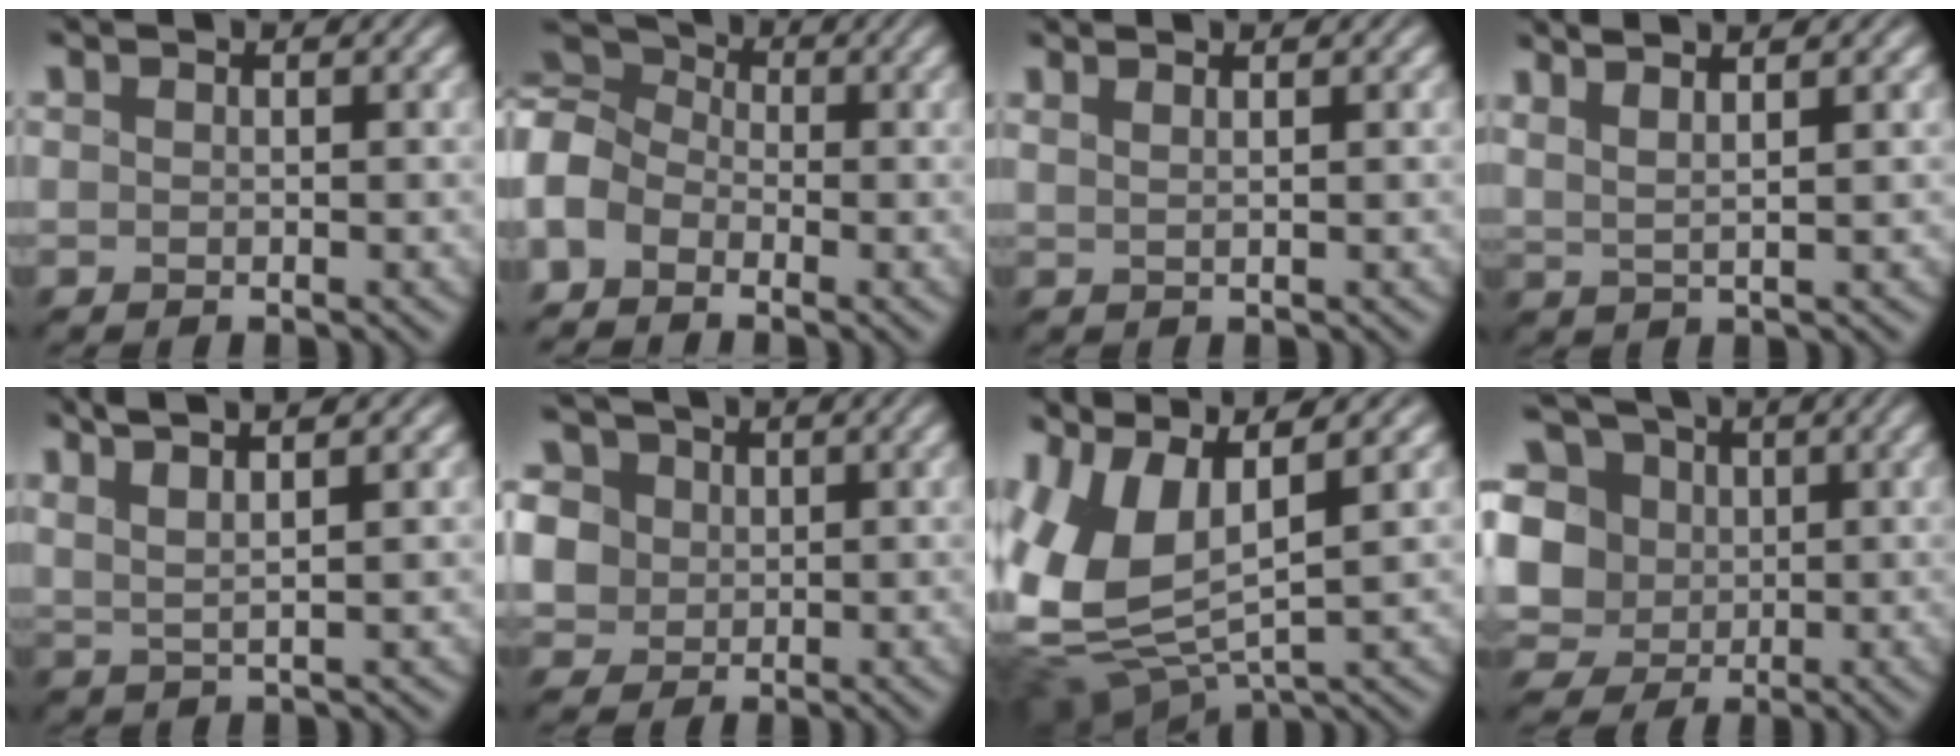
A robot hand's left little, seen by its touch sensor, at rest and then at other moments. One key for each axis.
{"total": 6.6, "fx": -2.1, "fy": 4.9, "fz": 3.8, "tx": -0.101, "ty": 0.009, "tz": -0.058}
{"total": 2.3, "fx": 1.4, "fy": 0.9, "fz": 1.7, "tx": -0.002, "ty": 0.013, "tz": -0.007}
{"total": 4.6, "fx": 3.0, "fy": 1.1, "fz": 3.2, "tx": -0.039, "ty": 0.022, "tz": 0.021}
{"total": 5.2, "fx": 3.5, "fy": 0.9, "fz": 3.8, "tx": -0.067, "ty": 0.016, "tz": 0.043}
{"total": 12.4, "fx": 4.7, "fy": 9.6, "fz": 6.2, "tx": -0.142, "ty": 0.026, "tz": 0.063}
{"total": 9.7, "fx": 1.5, "fy": 4.9, "fz": 8.2, "tx": -0.202, "ty": 0.003, "tz": 0.022}
{"total": 14.0, "fx": 2.3, "fy": 11.9, "fz": 7.1, "tx": -0.176, "ty": 0.023, "tz": 0.015}